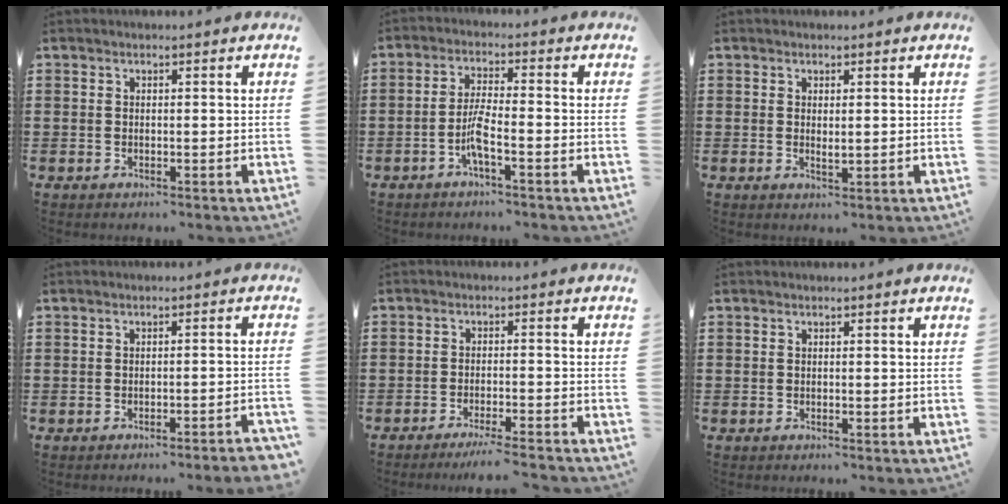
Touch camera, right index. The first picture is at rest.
{"total": 4.5, "force": [-2.3, 0.3, 3.8], "torque": [-0.087, -0.009, -0.047]}
{"total": 1.2, "force": [0.3, 0.4, 1.1], "torque": [-0.021, 0.002, 0.005]}
{"total": 1.7, "force": [-1.5, -0.2, 0.7], "torque": [-0.013, -0.001, -0.031]}
{"total": 3.3, "force": [-2.9, -0.5, 1.4], "torque": [-0.031, -0.010, -0.058]}
{"total": 0.0}